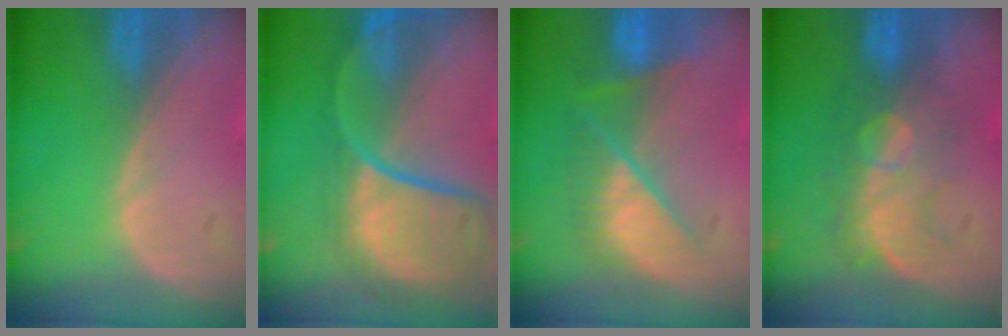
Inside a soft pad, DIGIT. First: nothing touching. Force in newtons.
{"total": 11.9, "press": 9.9, "slide": 6.6}
{"total": 7.8, "press": 7.6, "slide": 2.0}
{"total": 8.2, "press": 7.6, "slide": 2.9}